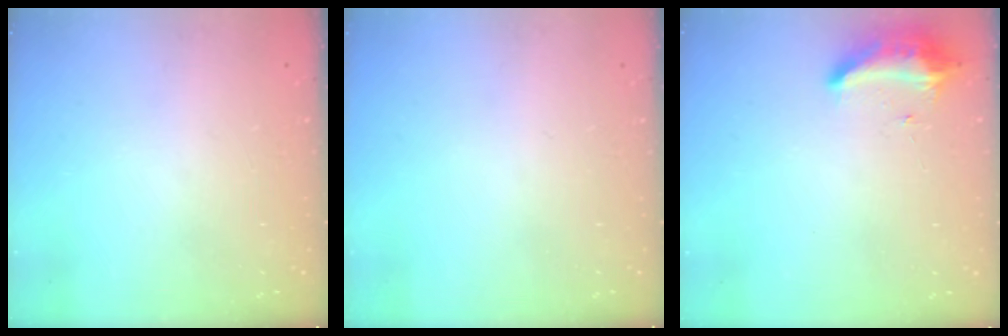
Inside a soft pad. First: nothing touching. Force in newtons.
{"total": 0.0}
{"total": 9.3, "press": 9.3, "slide": 0.8}